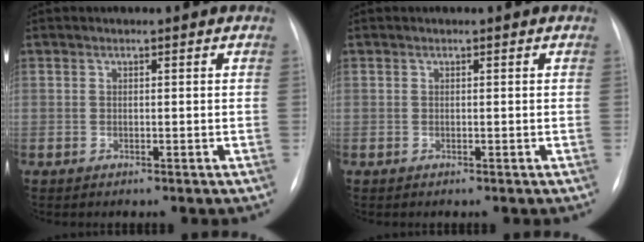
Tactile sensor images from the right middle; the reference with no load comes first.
{"total": 0.0}